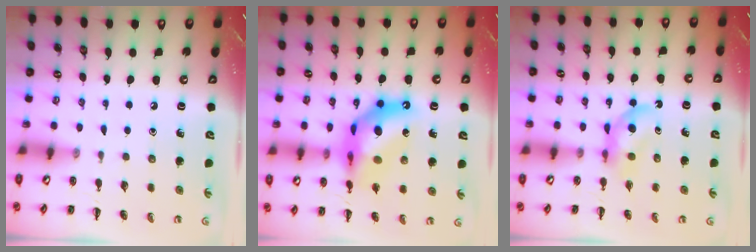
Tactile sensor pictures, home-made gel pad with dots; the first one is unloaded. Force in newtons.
{"total": 15.8, "press": 15.2, "slide": 4.3}
{"total": 4.3, "press": 4.2, "slide": 0.9}